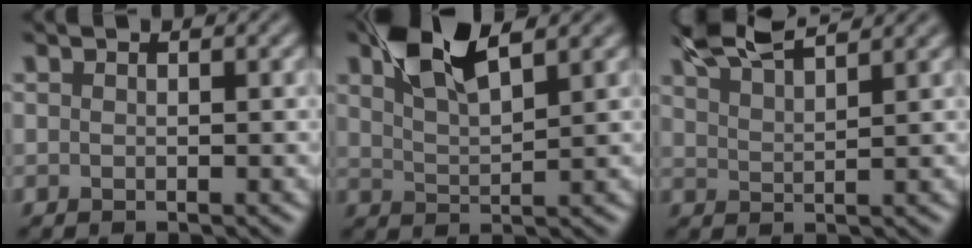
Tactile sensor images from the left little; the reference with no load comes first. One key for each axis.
{"total": 5.9, "fx": 3.6, "fy": 1.9, "fz": 4.2, "tx": -0.086, "ty": 0.013, "tz": 0.066}
{"total": 6.4, "fx": 5.5, "fy": 1.2, "fz": 3.1, "tx": -0.048, "ty": 0.022, "tz": 0.074}